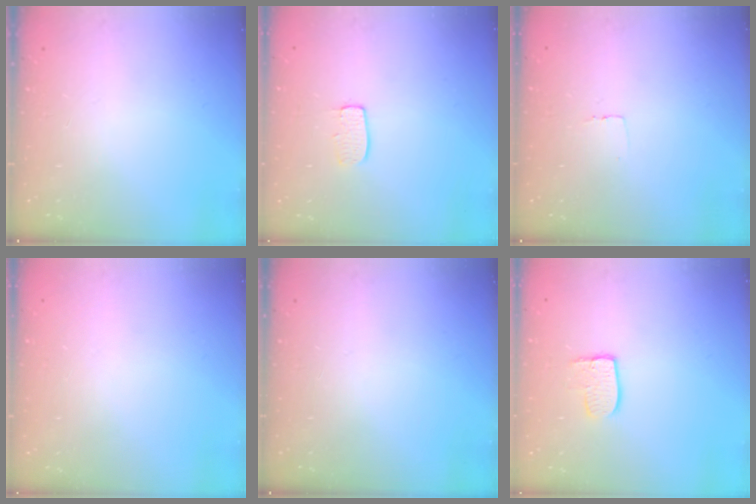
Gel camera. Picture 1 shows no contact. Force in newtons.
{"total": 5.2, "press": 5.2, "slide": 0.3}
{"total": 2.3, "press": 2.3, "slide": 0.1}
{"total": 0.0}
{"total": 0.0}
{"total": 6.9, "press": 6.9, "slide": 0.6}